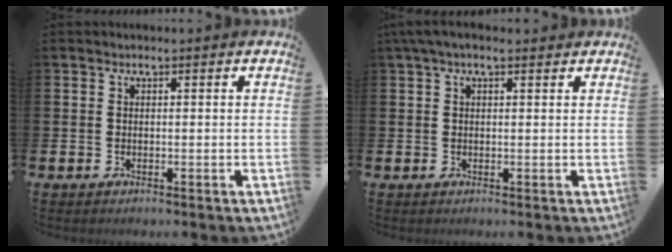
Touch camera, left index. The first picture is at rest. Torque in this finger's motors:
{"motor_torque": [1.11, -1.02, 0.67, 0.19]}